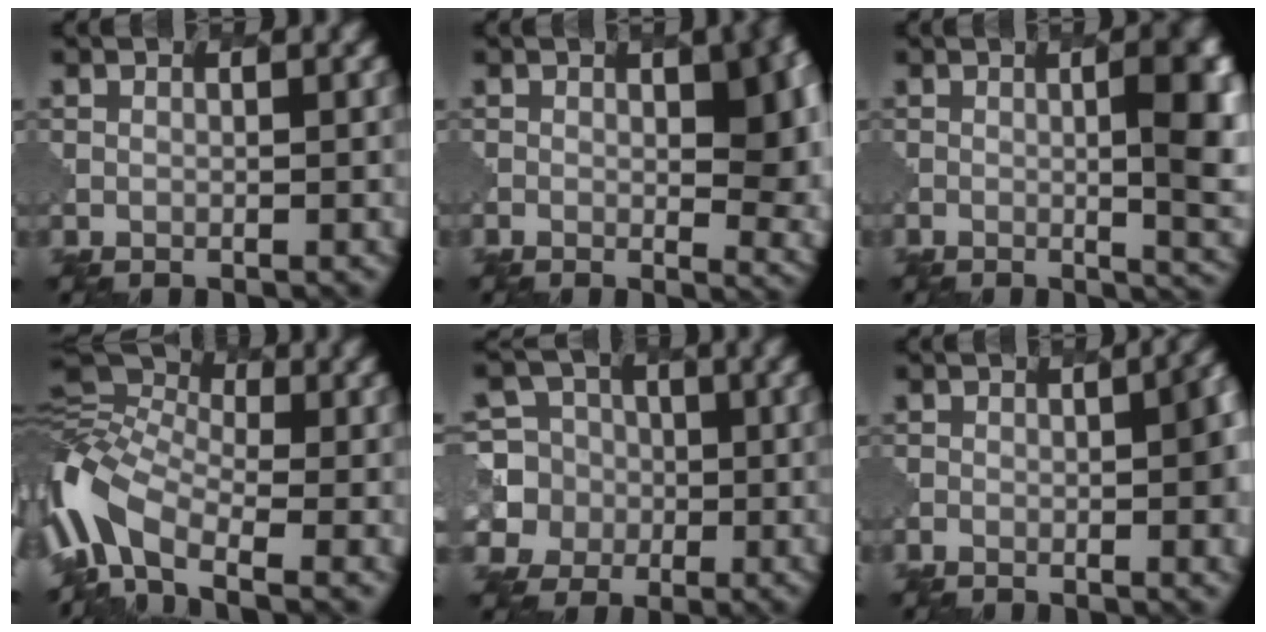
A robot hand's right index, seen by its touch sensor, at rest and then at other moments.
{"total": 8.2, "force": [0.8, 3.3, 7.5], "torque": [-0.085, 0.001, 0.012]}
{"total": 7.9, "force": [0.0, 2.4, 7.5], "torque": [-0.076, 0.004, -0.001]}
{"total": 11.8, "force": [-3.7, 6.7, 9.0], "torque": [-0.207, 0.010, -0.092]}
{"total": 6.8, "force": [-0.6, 6.8, 0.7], "torque": [-0.014, 0.018, -0.033]}
{"total": 6.0, "force": [-0.9, 2.2, 5.5], "torque": [-0.053, 0.003, -0.015]}